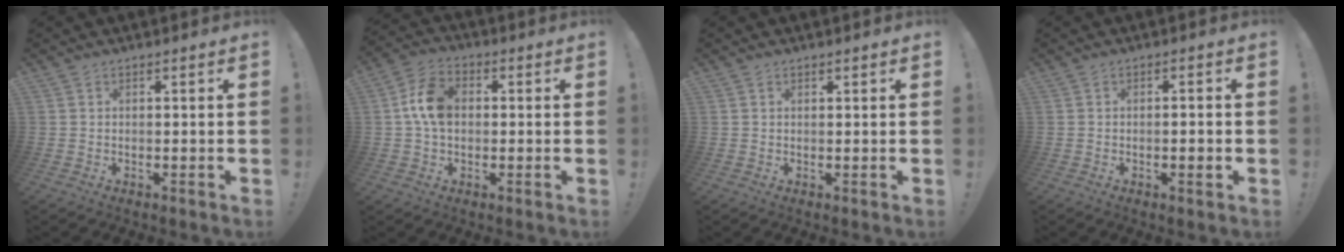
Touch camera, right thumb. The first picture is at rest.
{"total": 10.1, "force": [0.8, 7.0, 7.2], "torque": [-0.128, 0.015, 0.020]}
{"total": 0.6, "force": [0.6, 0.2, 0.1], "torque": [0.005, -0.003, 0.010]}
{"total": 2.5, "force": [-0.9, 0.4, 2.3], "torque": [-0.036, 0.002, -0.015]}